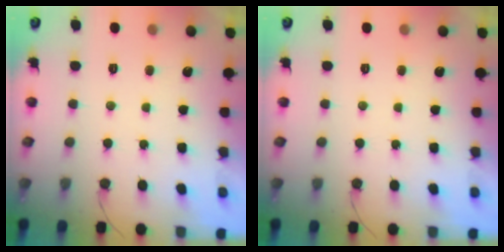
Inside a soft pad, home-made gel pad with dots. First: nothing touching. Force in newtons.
{"total": 0.0}